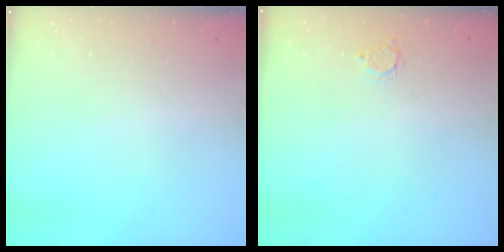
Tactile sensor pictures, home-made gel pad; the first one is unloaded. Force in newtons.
{"total": 2.8, "press": 2.8, "slide": 0.3}